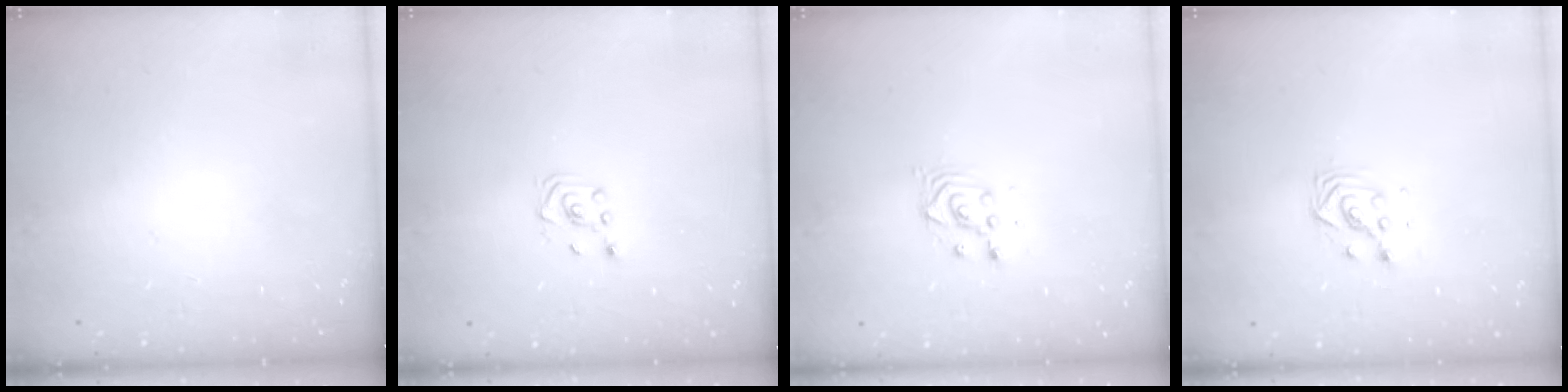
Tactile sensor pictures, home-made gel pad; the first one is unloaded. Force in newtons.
{"total": 2.3, "press": 2.2, "slide": 0.8}
{"total": 2.9, "press": 2.9, "slide": 0.1}
{"total": 3.3, "press": 3.3, "slide": 0.2}